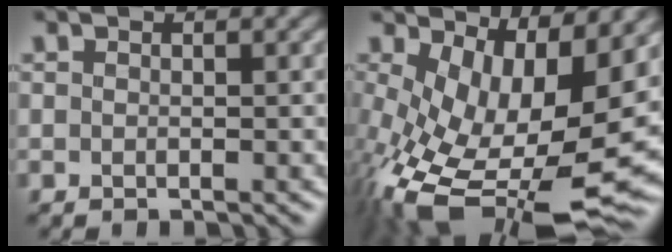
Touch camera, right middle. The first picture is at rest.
{"total": 13.6, "force": [-1.8, 6.7, 11.7], "torque": [-0.227, -0.031, -0.011]}